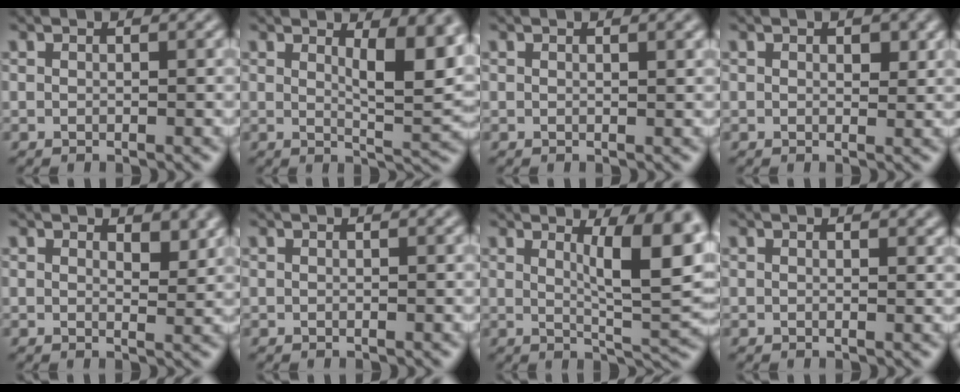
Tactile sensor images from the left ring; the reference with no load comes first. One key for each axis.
{"total": 6.0, "fx": 2.2, "fy": 1.7, "fz": 5.2, "tx": -0.070, "ty": -0.009, "tz": 0.036}
{"total": 1.1, "fx": 0.6, "fy": 0.2, "fz": 0.8, "tx": -0.009, "ty": 0.002, "tz": 0.009}
{"total": 1.2, "fx": 0.5, "fy": 0.7, "fz": 0.9, "tx": -0.008, "ty": -0.004, "tz": 0.008}
{"total": 1.8, "fx": 1.2, "fy": 0.8, "fz": 1.2, "tx": -0.017, "ty": -0.007, "tz": 0.021}
{"total": 0.0}
{"total": 8.3, "fx": 2.7, "fy": 2.1, "fz": 7.6, "tx": -0.099, "ty": -0.005, "tz": 0.045}
{"total": 0.6, "fx": 0.4, "fy": 0.2, "fz": 0.4, "tx": -0.004, "ty": -0.002, "tz": 0.006}